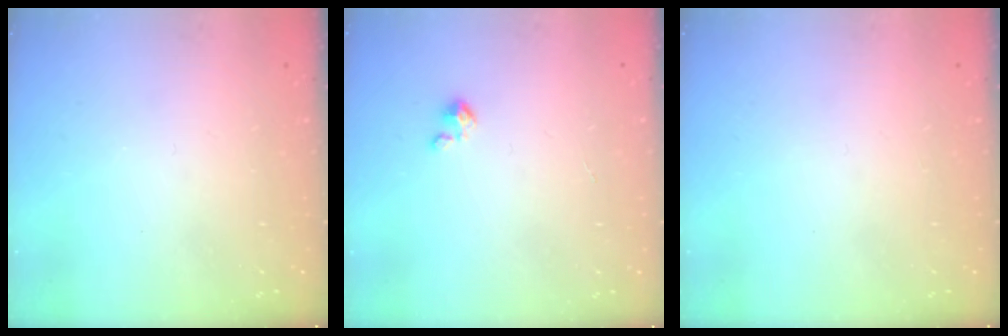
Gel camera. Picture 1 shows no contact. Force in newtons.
{"total": 1.8, "press": 1.8, "slide": 0.2}
{"total": 0.0}